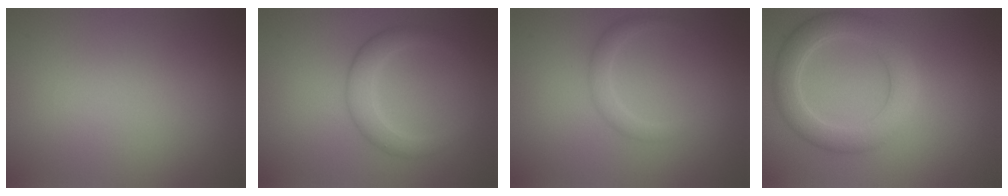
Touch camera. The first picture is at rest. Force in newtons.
{"total": 2.7, "press": 2.7, "slide": 0.1}
{"total": 1.6, "press": 1.5, "slide": 0.2}
{"total": 5.0, "press": 5.0, "slide": 0.1}